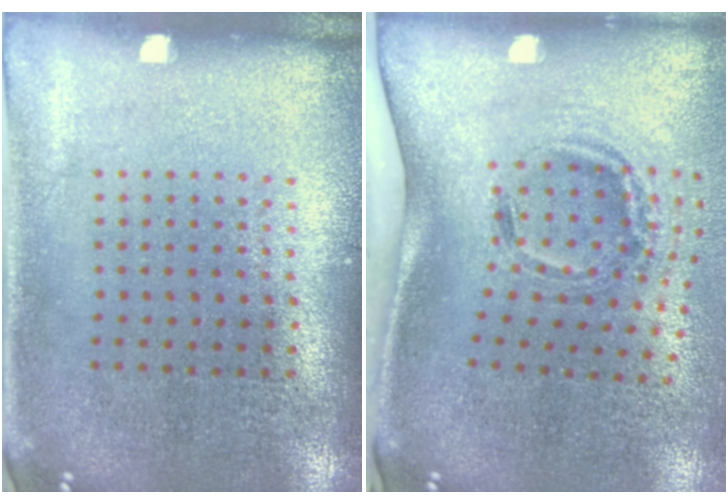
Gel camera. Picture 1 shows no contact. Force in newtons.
{"total": 1.7, "press": 1.2, "slide": 1.3}